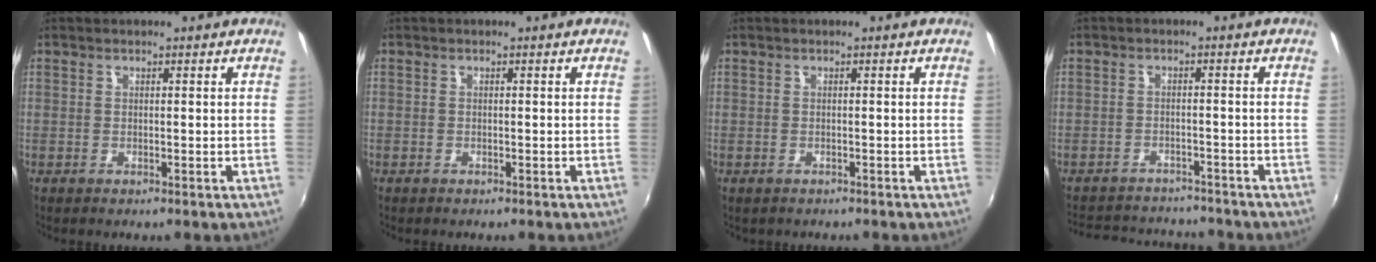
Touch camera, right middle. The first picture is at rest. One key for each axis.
{"total": 0.7, "fx": -0.5, "fy": 0.4, "fz": 0.0, "tx": -0.002, "ty": 0.002, "tz": -0.008}
{"total": 0.7, "fx": -0.6, "fy": 0.3, "fz": 0.2, "tx": -0.008, "ty": 0.000, "tz": -0.006}
{"total": 10.7, "fx": -9.7, "fy": 3.7, "fz": 2.7, "tx": -0.074, "ty": 0.025, "tz": -0.136}